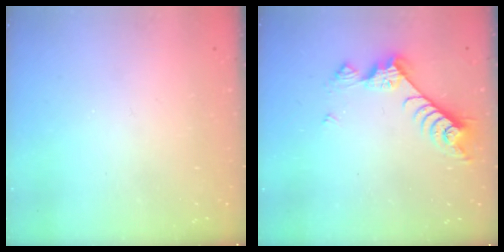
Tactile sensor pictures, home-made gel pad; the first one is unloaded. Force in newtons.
{"total": 8.4, "press": 8.3, "slide": 0.8}